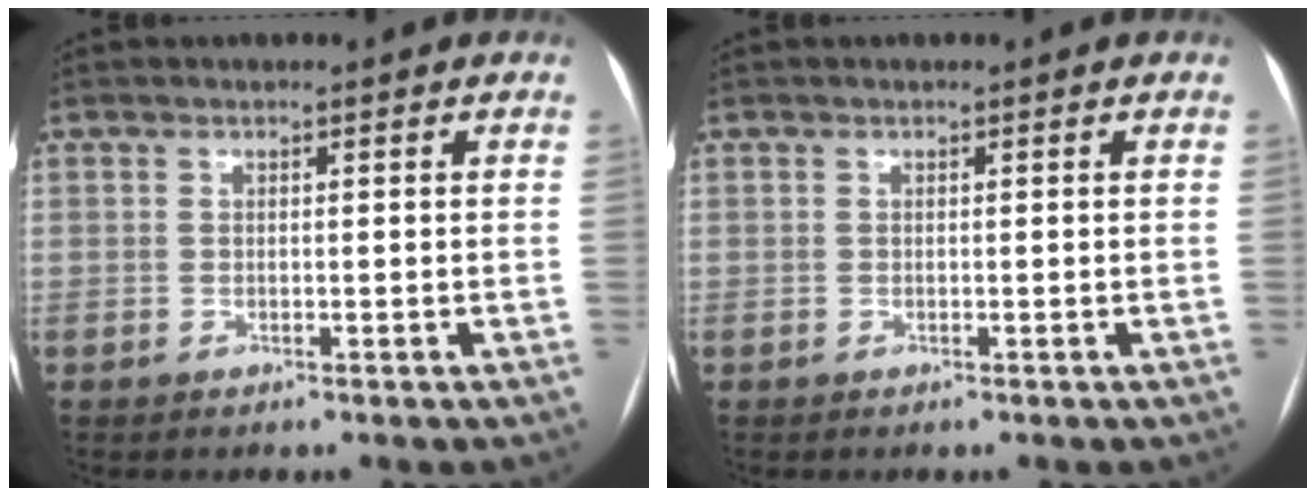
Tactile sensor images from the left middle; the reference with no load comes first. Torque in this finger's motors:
{"motor_torque": [-0.04, 0.06, 0.00, 0.01]}